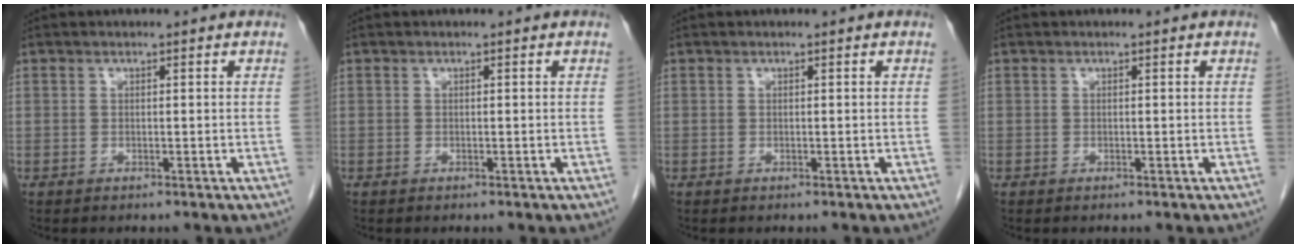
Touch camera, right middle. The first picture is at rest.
{"total": 0.0}
{"total": 0.0}
{"total": 0.0}